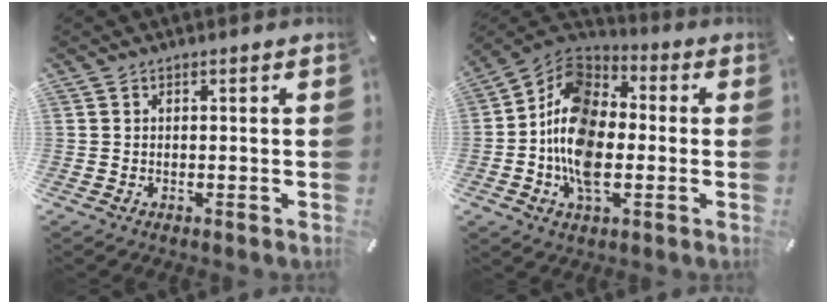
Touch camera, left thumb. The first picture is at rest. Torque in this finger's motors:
{"motor_torque": [0.35, 2.17, 2.19, 0.25, 0.38]}